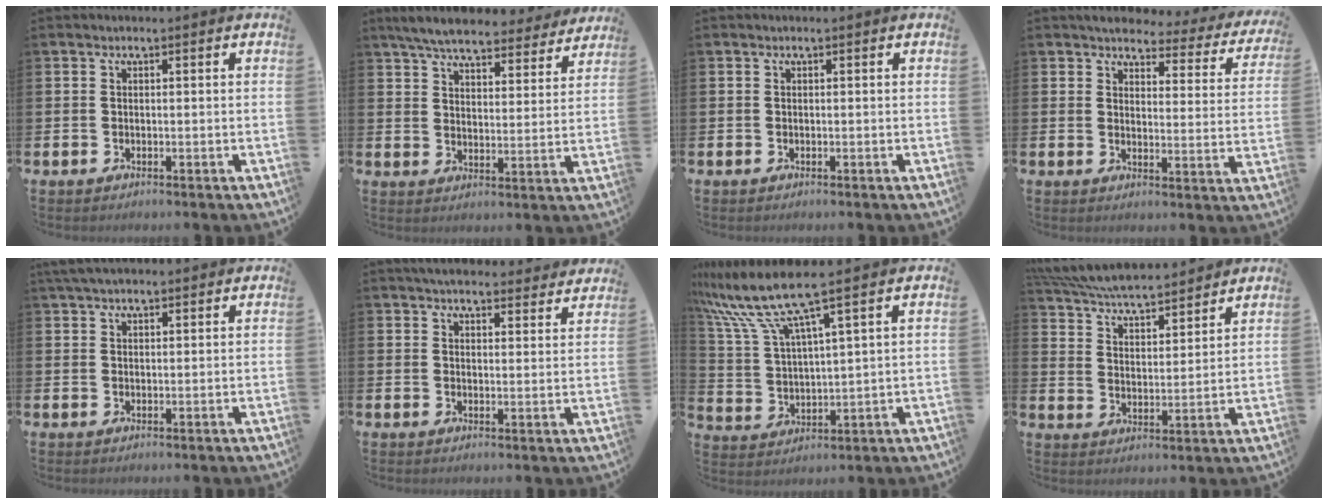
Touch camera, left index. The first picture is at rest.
{"total": 6.7, "force": [6.3, 1.1, 2.0], "torque": [-0.056, -0.035, 0.111]}
{"total": 0.0}
{"total": 3.5, "force": [3.2, 1.4, 0.7], "torque": [-0.018, -0.035, 0.046]}
{"total": 3.0, "force": [2.6, 0.8, 1.4], "torque": [-0.024, -0.002, 0.046]}
{"total": 4.7, "force": [4.6, 0.8, 0.8], "torque": [-0.012, -0.027, 0.081]}
{"total": 9.3, "force": [7.4, 0.5, 5.5], "torque": [-0.134, -0.034, 0.125]}
{"total": 6.5, "force": [6.4, 0.4, 1.2], "torque": [-0.051, -0.047, 0.111]}